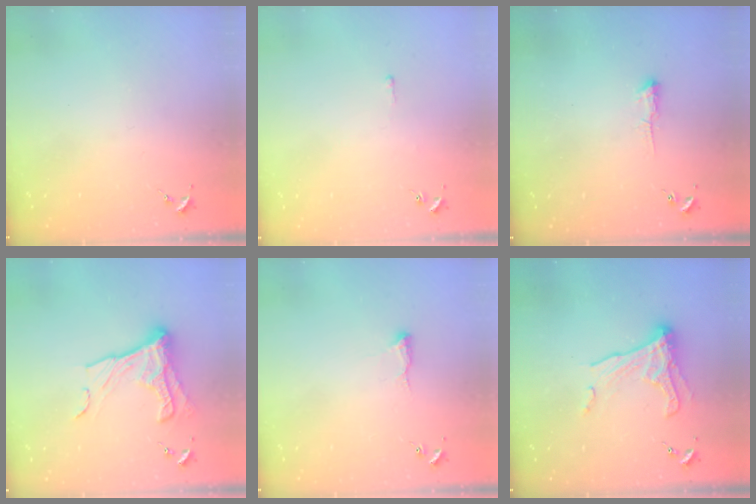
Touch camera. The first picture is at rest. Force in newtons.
{"total": 2.6, "press": 2.6, "slide": 0.4}
{"total": 3.6, "press": 3.6, "slide": 0.6}
{"total": 13.8, "press": 13.8, "slide": 0.6}
{"total": 6.0, "press": 5.9, "slide": 0.8}
{"total": 13.6, "press": 13.5, "slide": 1.3}